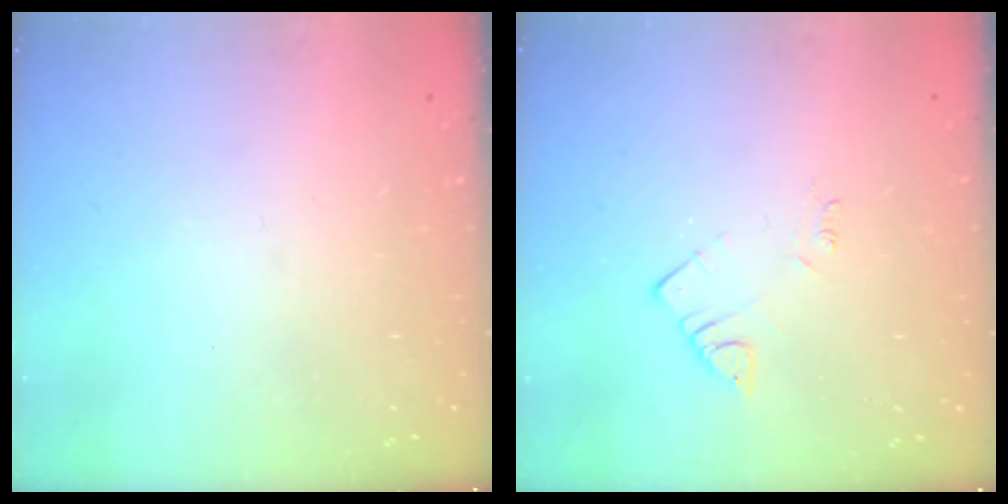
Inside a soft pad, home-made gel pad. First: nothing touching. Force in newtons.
{"total": 2.6, "press": 2.6, "slide": 0.3}